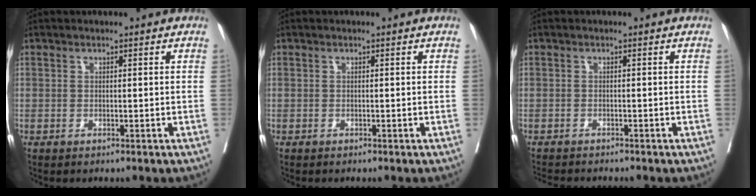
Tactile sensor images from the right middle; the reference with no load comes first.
{"total": 0.0}
{"total": 4.5, "force": [-4.3, 0.6, 1.4], "torque": [-0.015, -0.010, -0.066]}